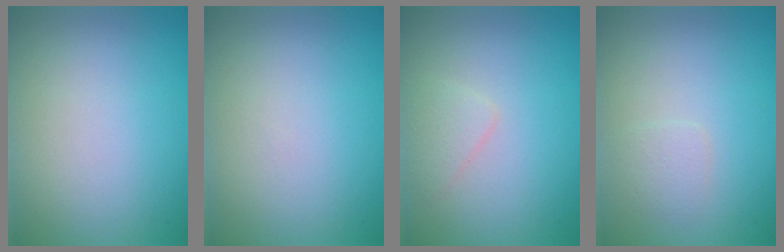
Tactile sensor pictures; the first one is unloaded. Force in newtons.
{"total": 0.0}
{"total": 1.4, "press": 1.4, "slide": 0.0}
{"total": 1.1, "press": 1.1, "slide": 0.1}